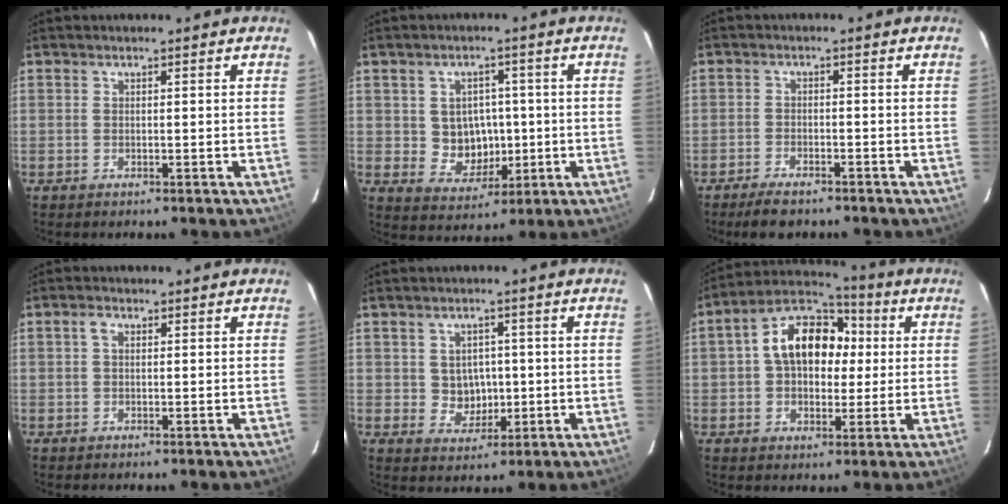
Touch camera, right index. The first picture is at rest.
{"total": 7.2, "force": [0.0, 6.6, 2.7], "torque": [-0.055, 0.009, 0.018]}
{"total": 5.0, "force": [-4.1, 1.5, 2.3], "torque": [-0.060, -0.007, -0.073]}
{"total": 1.4, "force": [0.4, 0.9, 1.0], "torque": [-0.019, 0.007, 0.005]}
{"total": 4.9, "force": [0.2, 4.6, 1.6], "torque": [-0.032, 0.008, 0.014]}
{"total": 13.5, "force": [2.0, 9.3, 9.6], "torque": [-0.173, 0.041, 0.028]}